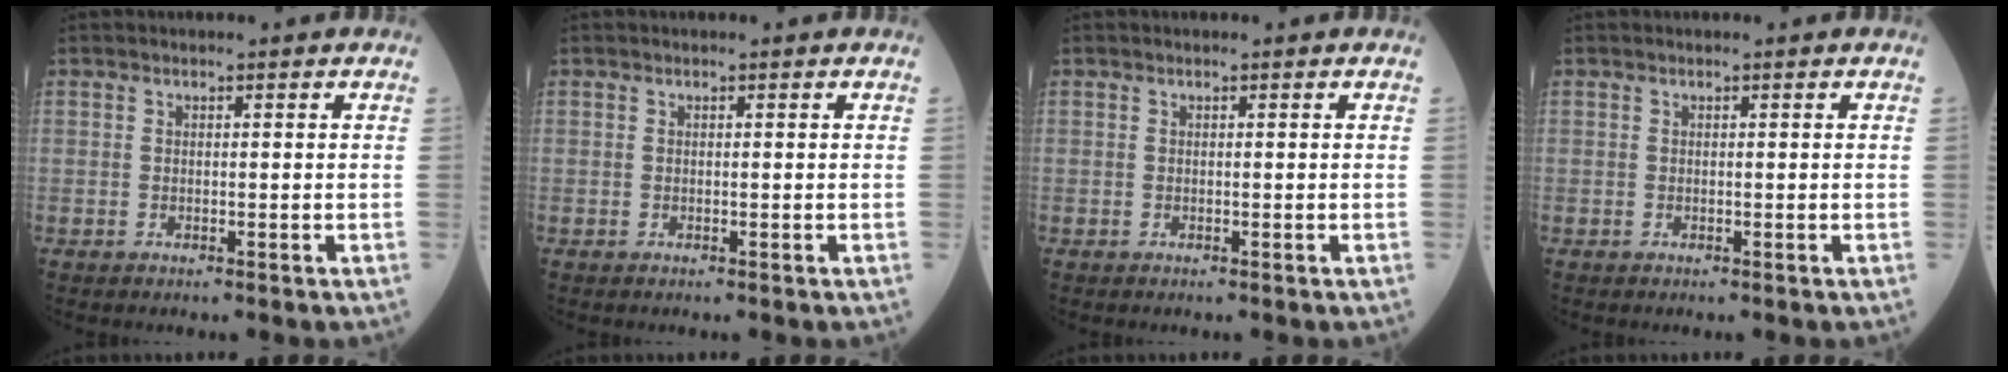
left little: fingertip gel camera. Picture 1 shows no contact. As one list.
[{"total": 0.0}, {"total": 0.0}, {"total": 0.0}]